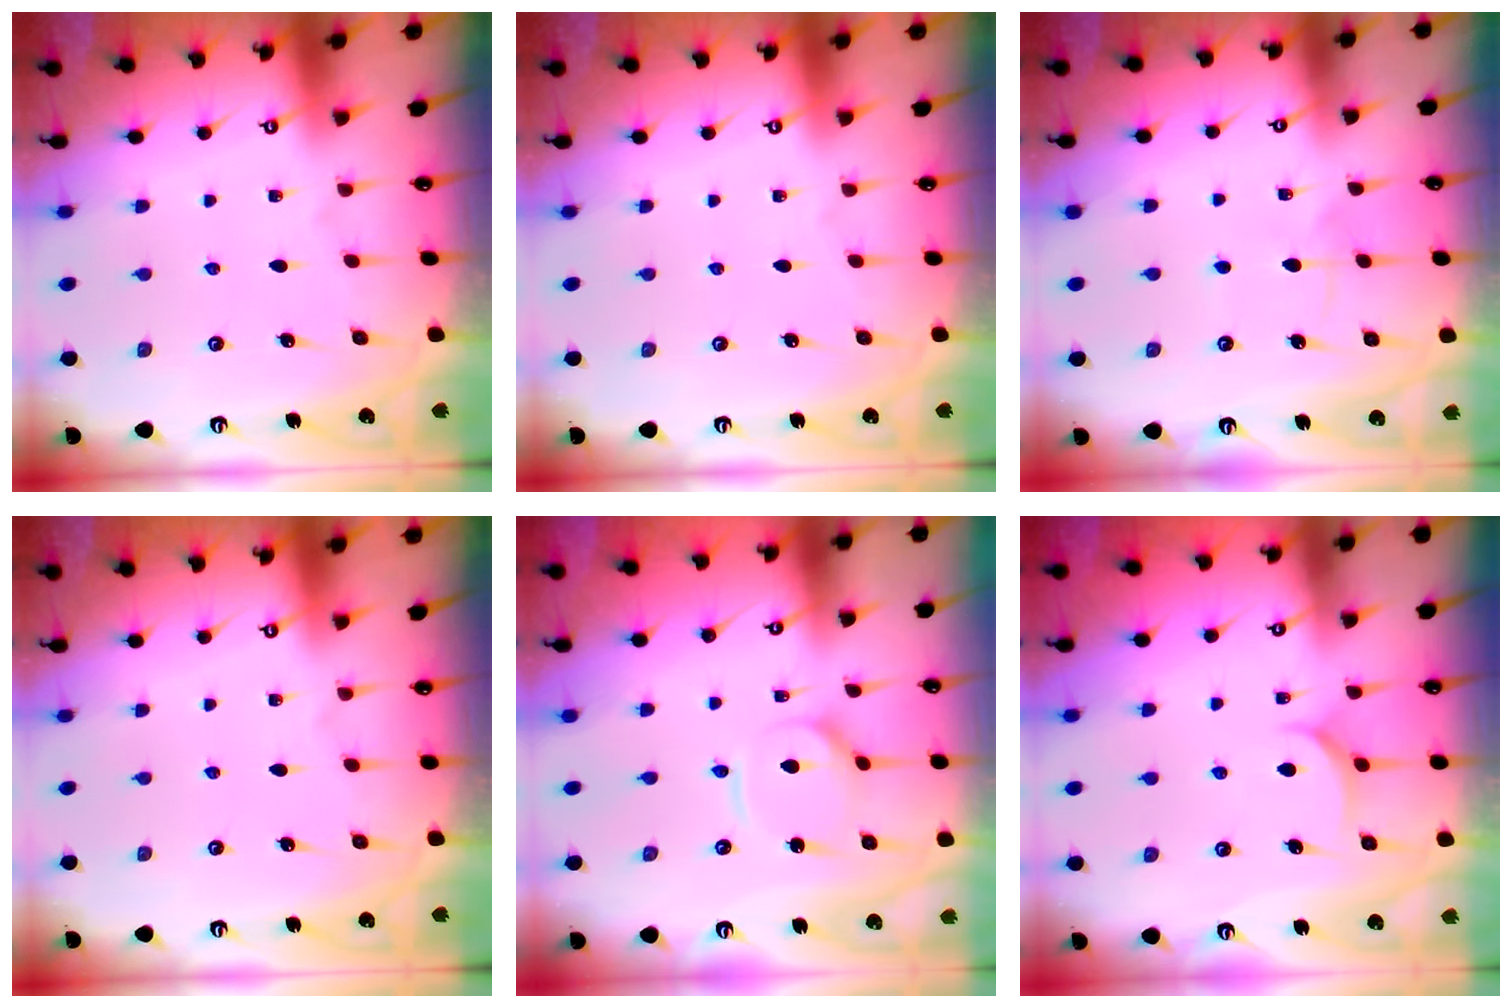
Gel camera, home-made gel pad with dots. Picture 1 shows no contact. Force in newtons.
{"total": 0.0}
{"total": 5.3, "press": 5.3, "slide": 0.2}
{"total": 0.0}
{"total": 6.9, "press": 6.9, "slide": 0.4}
{"total": 6.8, "press": 6.7, "slide": 0.5}